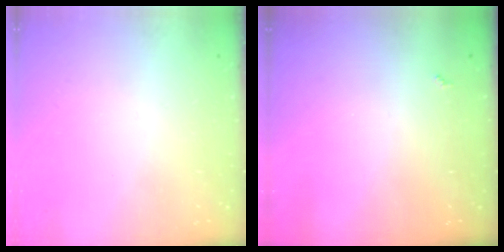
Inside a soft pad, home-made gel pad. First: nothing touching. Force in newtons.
{"total": 2.1, "press": 2.1, "slide": 0.4}